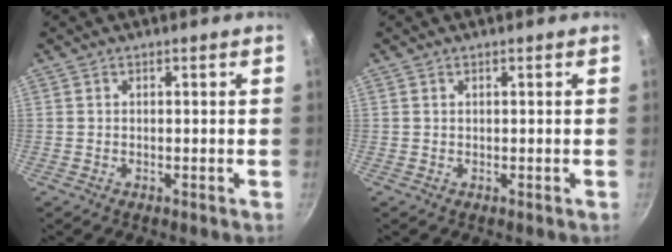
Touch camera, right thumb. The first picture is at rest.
{"total": 0.0}